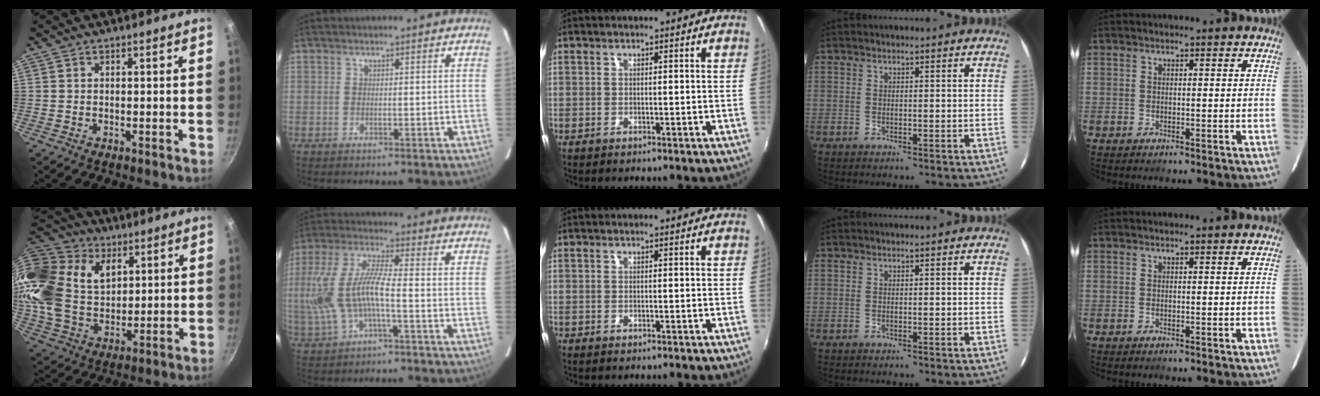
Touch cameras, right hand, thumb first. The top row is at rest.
{"thumb": {"total": 25.1, "force": [10.0, 17.4, 15.0], "torque": [-0.310, -0.003, 0.185]}, "index": {"total": 12.7, "force": [-2.6, 3.5, 11.9], "torque": [-0.250, -0.002, -0.042]}}